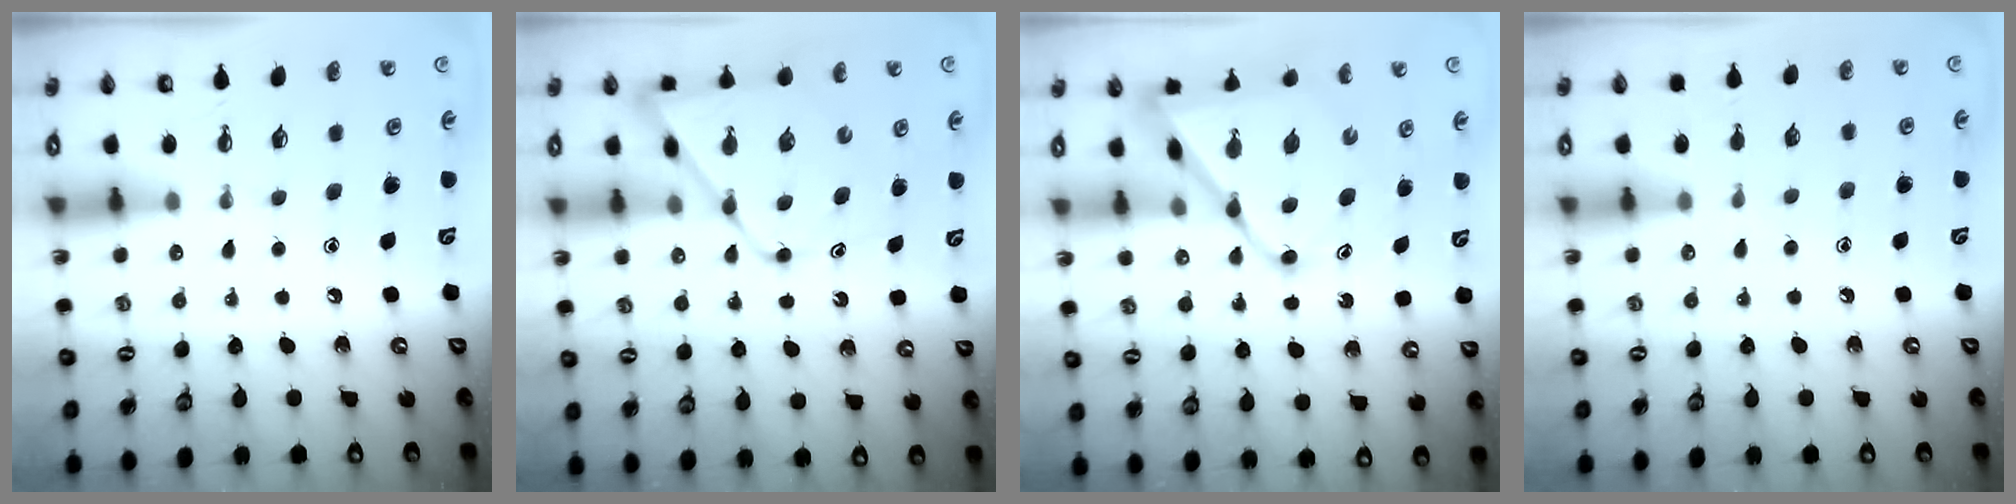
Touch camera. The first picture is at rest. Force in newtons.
{"total": 11.4, "press": 11.4, "slide": 0.8}
{"total": 15.6, "press": 15.5, "slide": 1.5}
{"total": 3.9, "press": 3.9, "slide": 0.3}